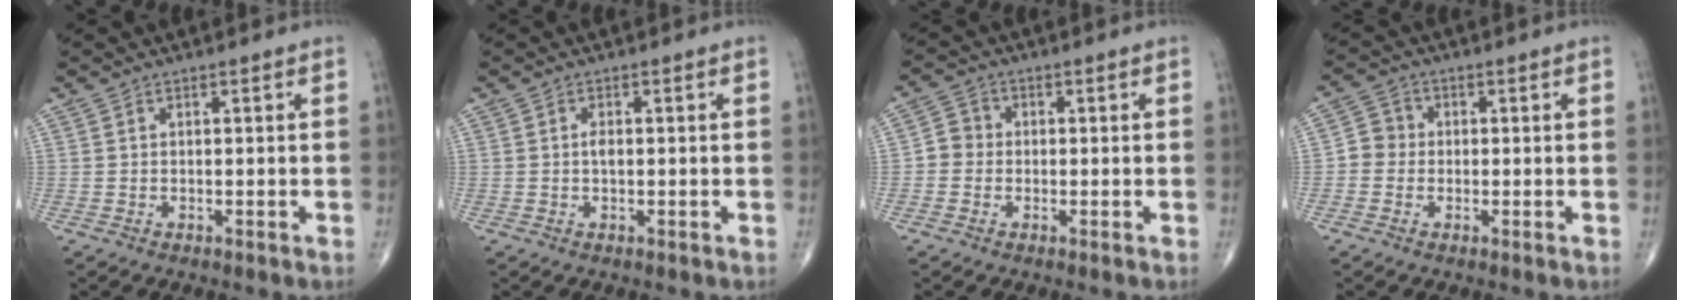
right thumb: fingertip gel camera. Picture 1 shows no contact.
{"total": 1.4, "force": [0.0, 0.7, 1.2], "torque": [-0.020, 0.001, -0.002]}
{"total": 3.5, "force": [-0.6, 3.3, 1.2], "torque": [-0.005, 0.010, -0.020]}
{"total": 3.9, "force": [-0.5, 3.7, 1.2], "torque": [-0.003, 0.010, -0.020]}